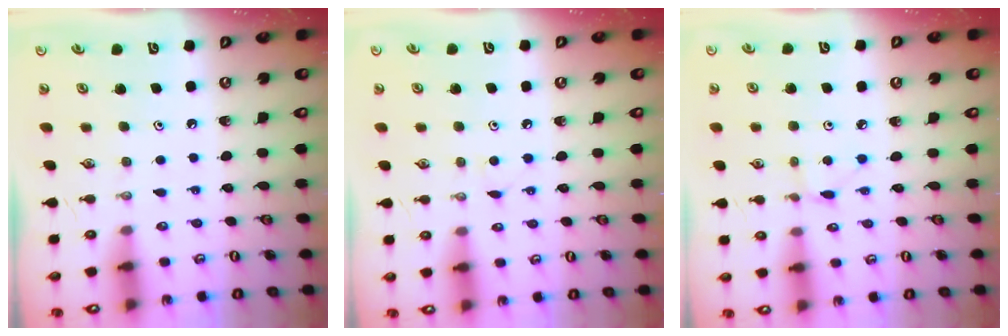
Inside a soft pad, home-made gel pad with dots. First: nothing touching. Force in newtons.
{"total": 2.9, "press": 2.9, "slide": 0.4}
{"total": 1.9, "press": 1.9, "slide": 0.3}